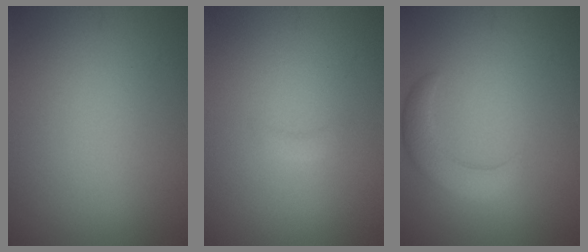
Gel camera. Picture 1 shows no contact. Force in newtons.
{"total": 0.7, "press": 0.7, "slide": 0.1}
{"total": 3.1, "press": 3.1, "slide": 0.3}